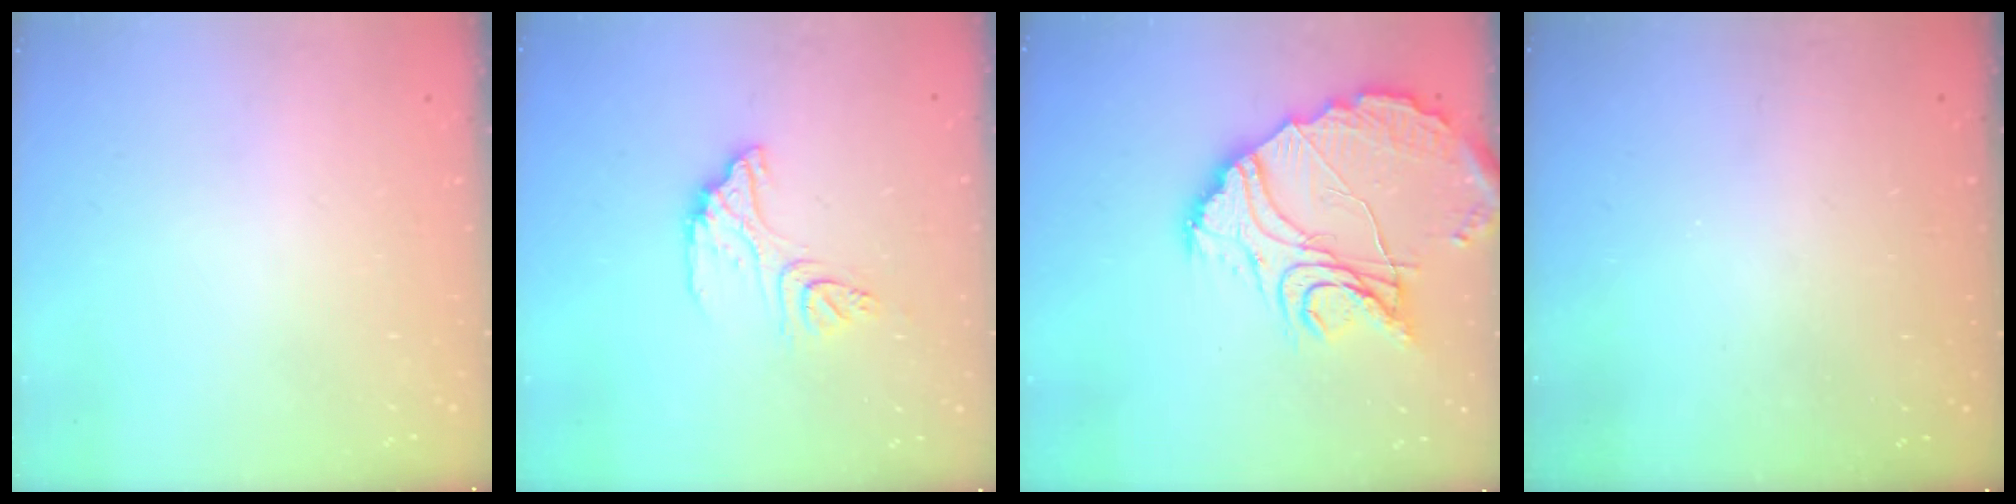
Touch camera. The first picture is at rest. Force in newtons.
{"total": 12.5, "press": 12.4, "slide": 1.1}
{"total": 17.9, "press": 17.8, "slide": 1.9}
{"total": 3.2, "press": 3.2, "slide": 0.1}